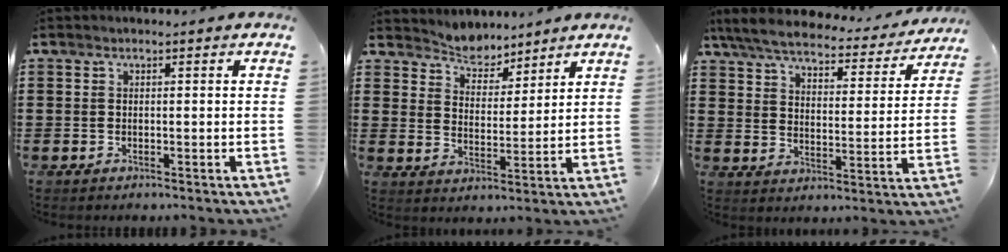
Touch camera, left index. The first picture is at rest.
{"total": 4.4, "force": [4.3, 1.0, -0.4], "torque": [-0.016, -0.024, 0.074]}
{"total": 5.7, "force": [5.3, 0.9, 2.0], "torque": [-0.065, -0.029, 0.088]}